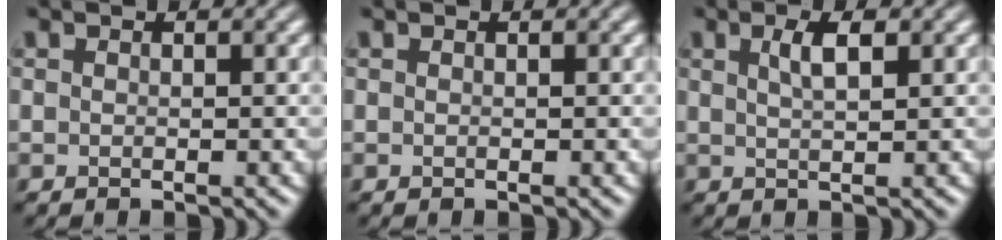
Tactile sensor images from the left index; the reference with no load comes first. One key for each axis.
{"total": 0.0}
{"total": 2.2, "fx": 1.0, "fy": 0.6, "fz": 1.9, "tx": -0.032, "ty": 0.004, "tz": 0.017}